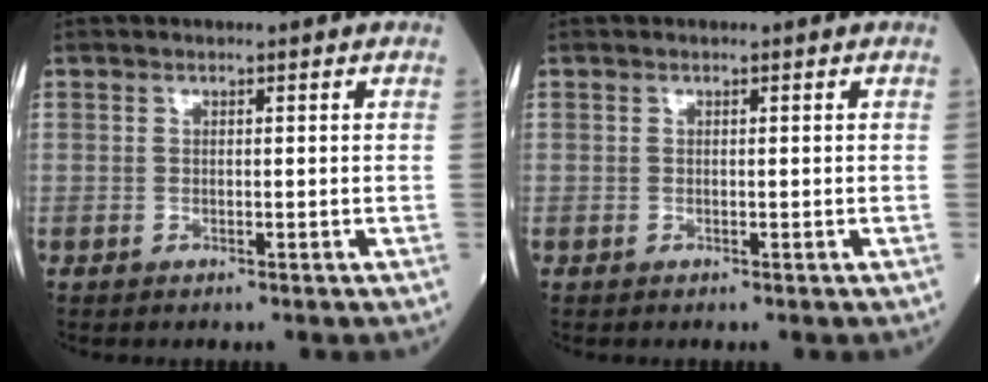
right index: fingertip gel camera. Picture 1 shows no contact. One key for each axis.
{"total": 0.0}